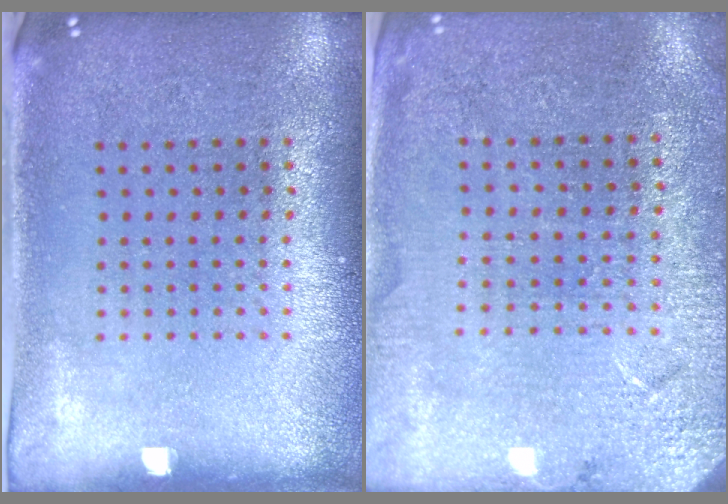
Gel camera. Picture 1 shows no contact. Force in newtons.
{"total": 2.9, "press": 2.9, "slide": 0.3}